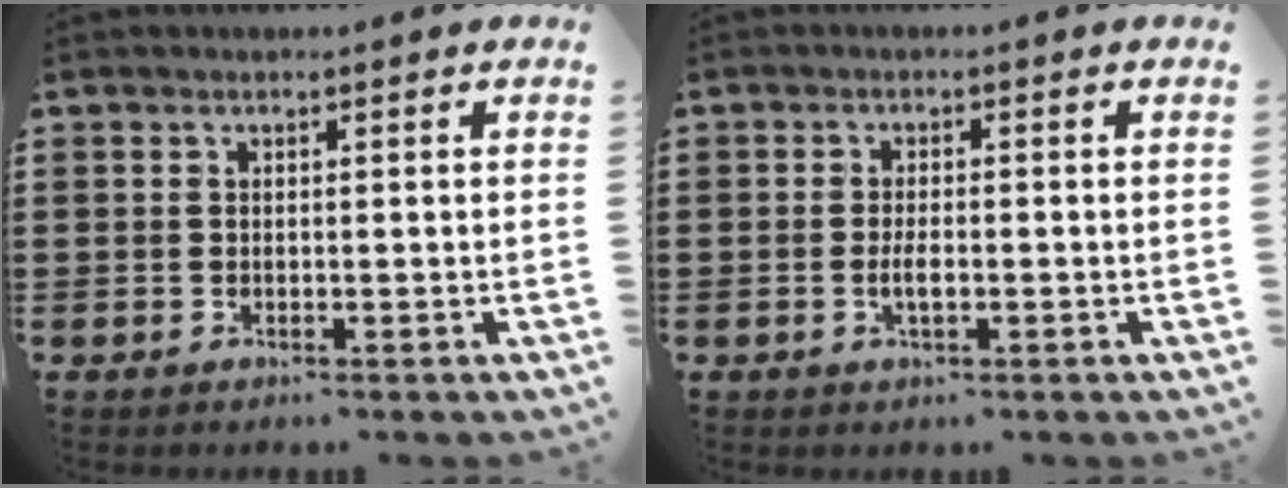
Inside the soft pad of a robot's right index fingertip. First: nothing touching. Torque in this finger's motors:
{"motor_torque": [1.42, 0.72, 0.09, 0.07]}